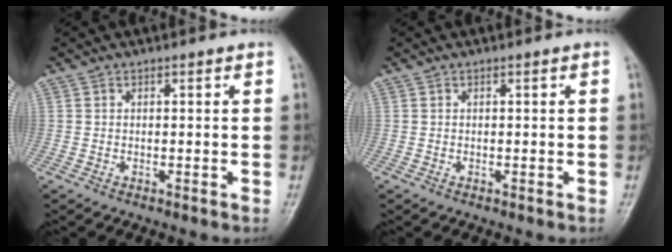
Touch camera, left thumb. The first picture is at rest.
{"total": 0.0}